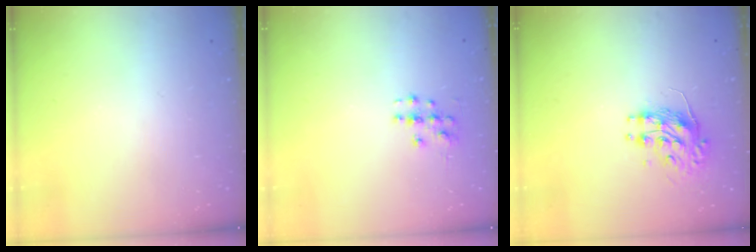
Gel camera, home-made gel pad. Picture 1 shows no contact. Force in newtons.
{"total": 3.6, "press": 3.6, "slide": 0.3}
{"total": 8.2, "press": 8.2, "slide": 0.3}